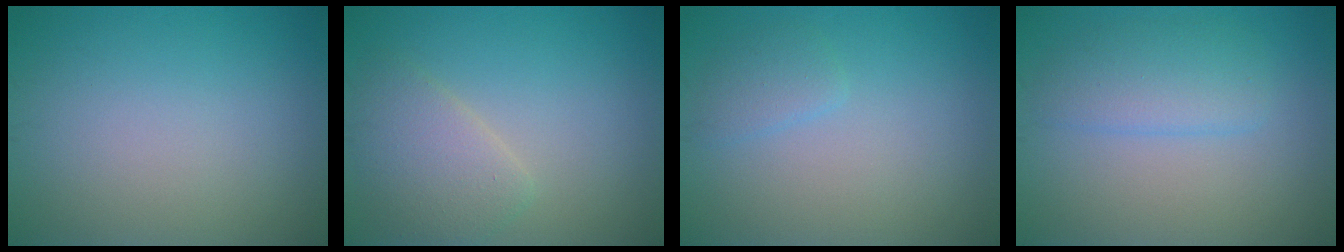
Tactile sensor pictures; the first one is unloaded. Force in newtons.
{"total": 3.5, "press": 3.5, "slide": 0.2}
{"total": 1.4, "press": 1.4, "slide": 0.2}
{"total": 3.0, "press": 3.0, "slide": 0.2}